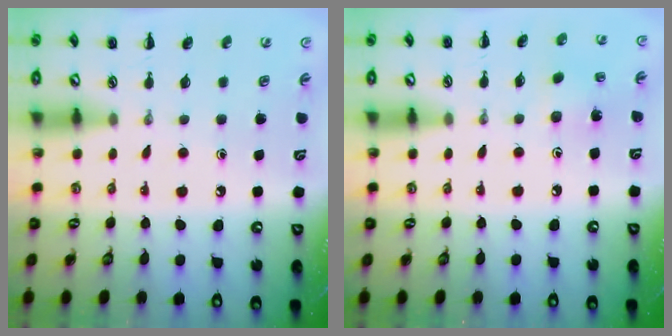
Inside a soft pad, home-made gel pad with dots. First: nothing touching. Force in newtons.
{"total": 3.3, "press": 3.2, "slide": 1.0}